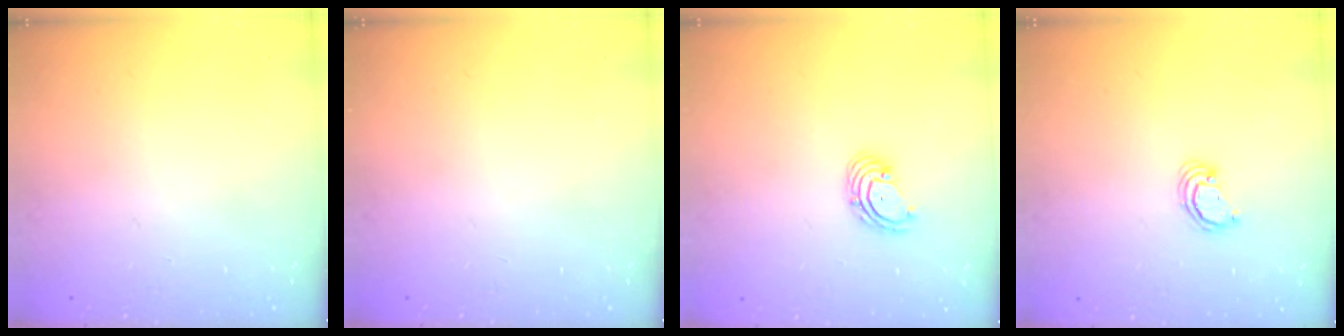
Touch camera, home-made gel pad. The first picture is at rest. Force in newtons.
{"total": 0.0}
{"total": 3.3, "press": 3.3, "slide": 0.5}
{"total": 2.3, "press": 2.3, "slide": 0.2}